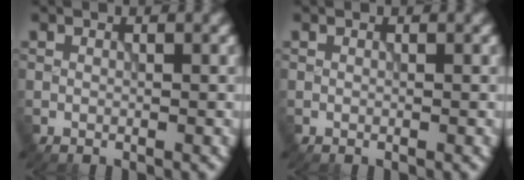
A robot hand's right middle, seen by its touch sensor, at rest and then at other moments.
{"total": 0.0}